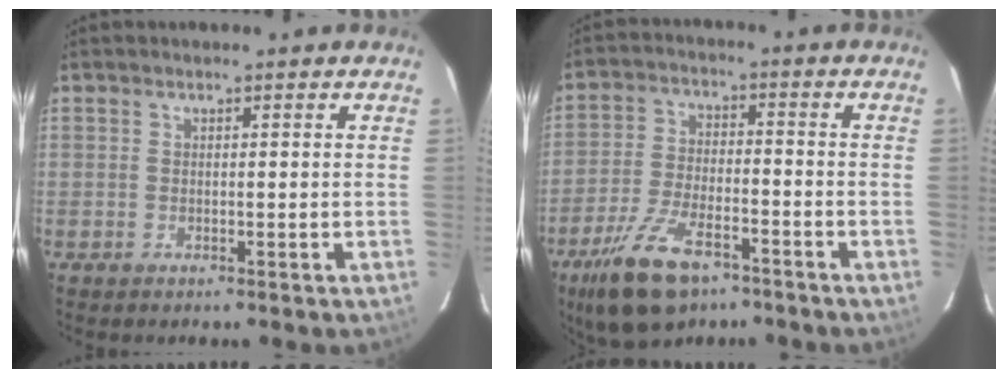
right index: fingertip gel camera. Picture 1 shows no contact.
{"total": 13.3, "force": [-8.6, 5.6, 8.4], "torque": [-0.189, -0.021, -0.157]}